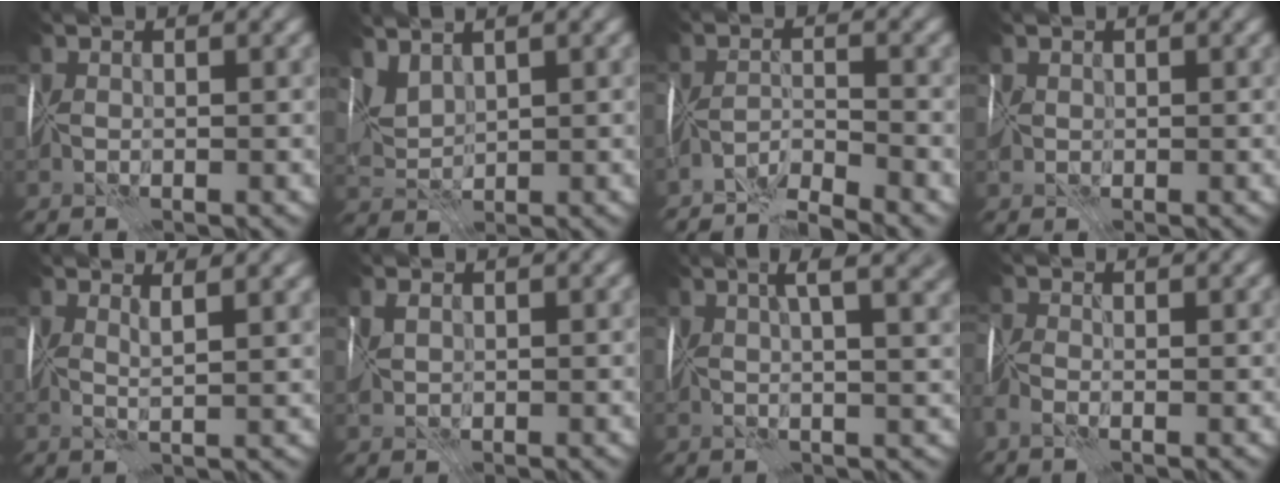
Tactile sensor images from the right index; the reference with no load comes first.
{"total": 2.2, "force": [2.1, -0.2, 0.7], "torque": [-0.016, -0.006, 0.046]}
{"total": 4.0, "force": [-3.5, -1.8, -0.4], "torque": [0.019, -0.004, -0.071]}
{"total": 1.4, "force": [0.0, 1.0, 1.0], "torque": [-0.016, -0.005, 0.000]}
{"total": 1.8, "force": [1.1, -0.7, 1.2], "torque": [-0.020, -0.006, 0.021]}
{"total": 1.0, "force": [0.4, 0.3, 0.8], "torque": [-0.016, -0.002, 0.011]}
{"total": 6.8, "force": [3.3, 1.5, 5.7], "torque": [-0.060, 0.024, 0.035]}
{"total": 2.0, "force": [-1.3, 0.8, 1.4], "torque": [-0.035, -0.005, -0.032]}